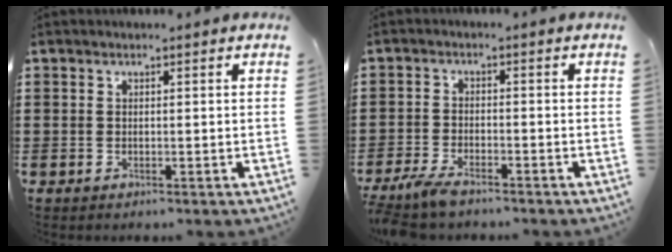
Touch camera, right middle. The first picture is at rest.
{"total": 3.5, "force": [-3.1, 0.7, 1.5], "torque": [-0.048, -0.005, -0.067]}